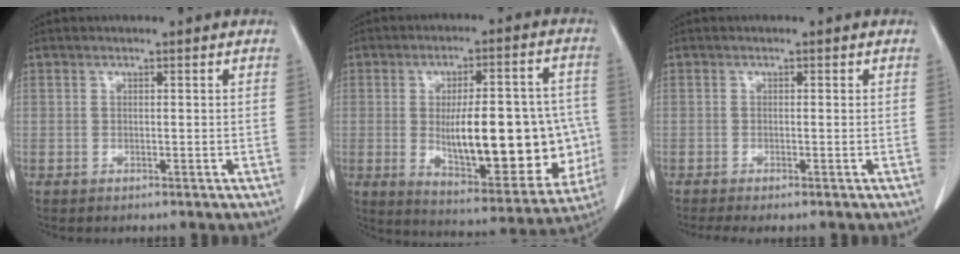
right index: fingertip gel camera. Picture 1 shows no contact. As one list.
[{"total": 21.3, "force": [-2.2, 7.2, 19.9], "torque": [-0.252, 0.015, -0.005]}, {"total": 1.9, "force": [-1.2, 0.3, 1.4], "torque": [-0.021, -0.003, -0.021]}]